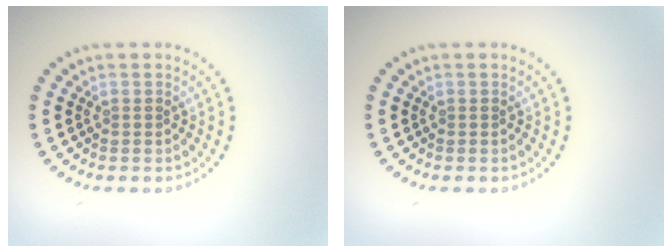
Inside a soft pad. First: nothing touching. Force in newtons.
{"total": 0.0}